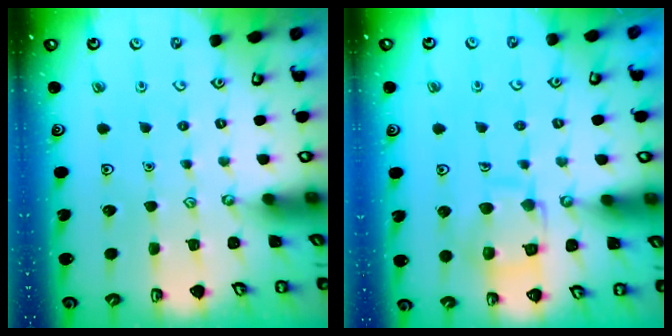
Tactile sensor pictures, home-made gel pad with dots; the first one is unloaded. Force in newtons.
{"total": 11.8, "press": 11.8, "slide": 1.0}